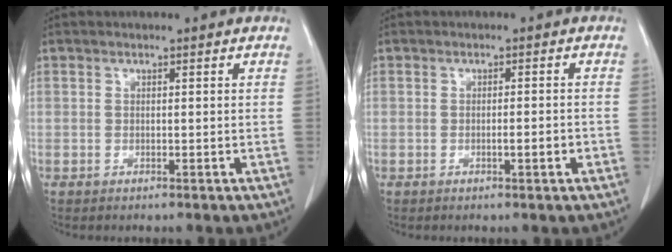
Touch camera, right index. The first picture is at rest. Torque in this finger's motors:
{"motor_torque": [0.27, -0.21, 0.14, 0.03]}